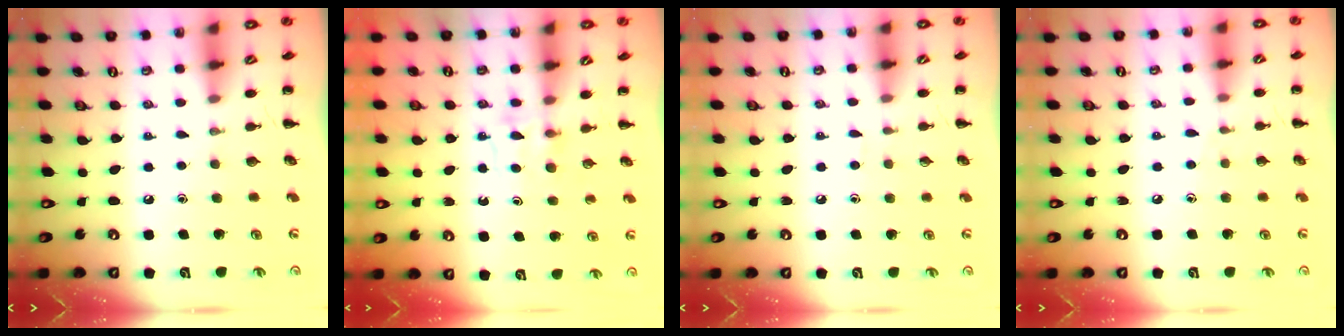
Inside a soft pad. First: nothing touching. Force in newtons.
{"total": 4.7, "press": 4.5, "slide": 1.3}
{"total": 3.2, "press": 3.0, "slide": 1.1}
{"total": 4.0, "press": 3.5, "slide": 1.8}